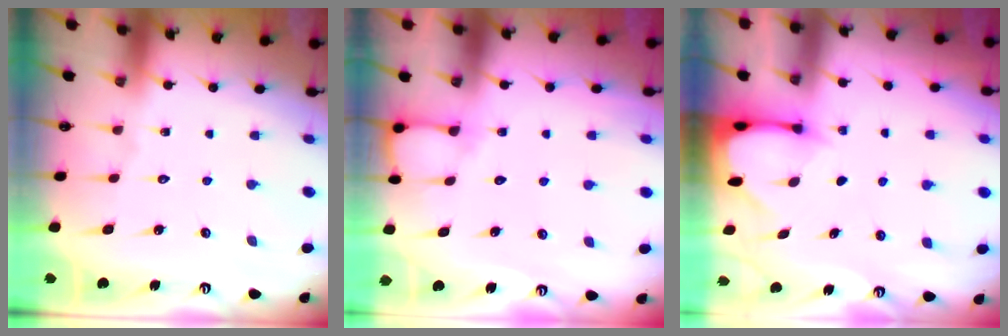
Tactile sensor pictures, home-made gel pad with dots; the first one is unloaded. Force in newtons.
{"total": 4.6, "press": 4.5, "slide": 0.5}
{"total": 2.5, "press": 2.5, "slide": 0.3}